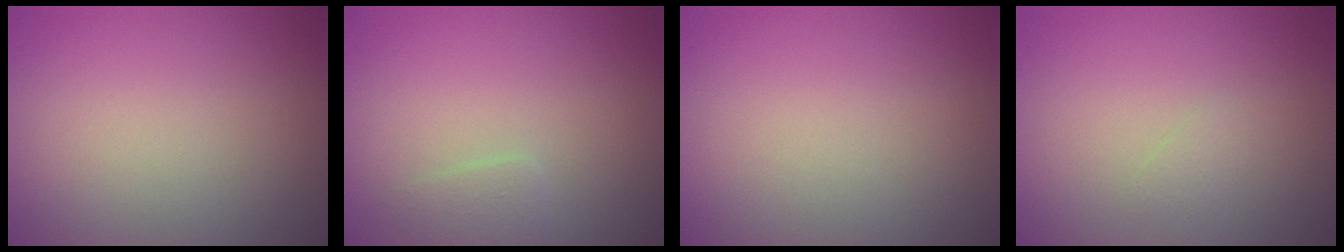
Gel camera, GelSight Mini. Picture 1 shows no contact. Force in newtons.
{"total": 1.0, "press": 1.0, "slide": 0.1}
{"total": 0.0}
{"total": 0.6, "press": 0.6, "slide": 0.0}